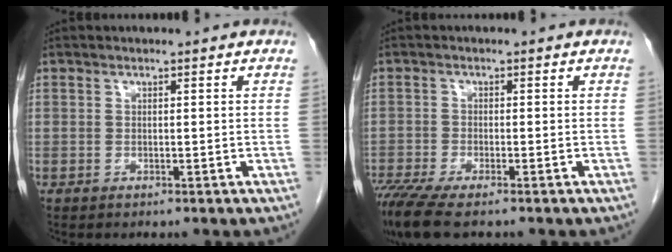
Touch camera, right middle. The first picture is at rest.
{"total": 6.9, "force": [-5.3, 1.0, 4.3], "torque": [-0.079, -0.016, -0.093]}